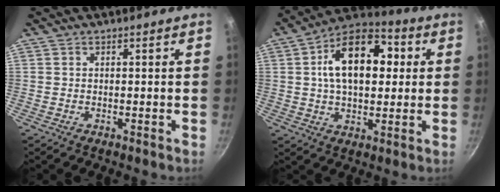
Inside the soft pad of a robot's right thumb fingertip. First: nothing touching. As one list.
[{"total": 16.8, "force": [3.1, 9.9, 13.1], "torque": [-0.187, 0.019, 0.043]}]